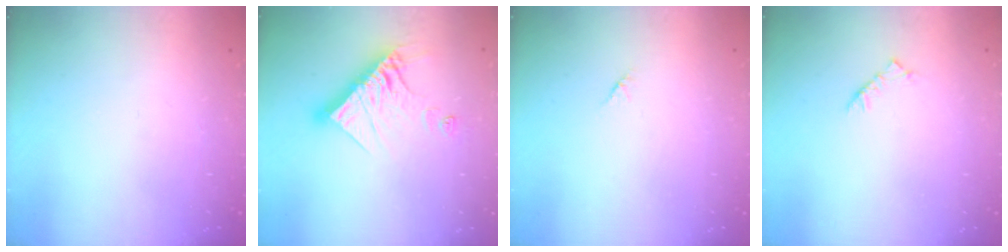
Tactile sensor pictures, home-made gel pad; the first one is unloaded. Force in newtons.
{"total": 14.4, "press": 14.3, "slide": 1.5}
{"total": 1.2, "press": 1.2, "slide": 0.3}
{"total": 2.5, "press": 2.4, "slide": 0.7}